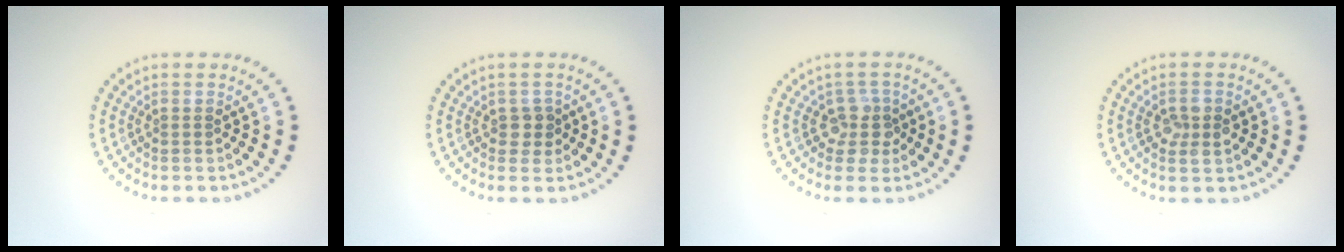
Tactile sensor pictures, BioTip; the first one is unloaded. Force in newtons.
{"total": 1.4, "press": 1.3, "slide": 0.4}
{"total": 2.4, "press": 1.9, "slide": 1.5}
{"total": 2.0, "press": 2.0, "slide": 0.2}